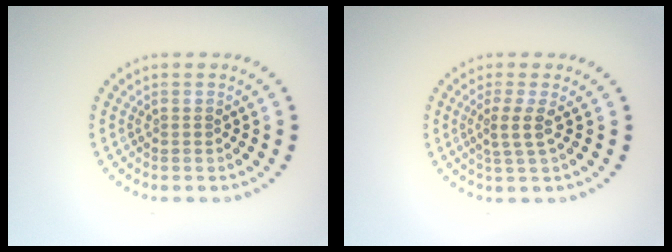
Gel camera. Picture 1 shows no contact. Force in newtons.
{"total": 1.8, "press": 1.3, "slide": 1.3}